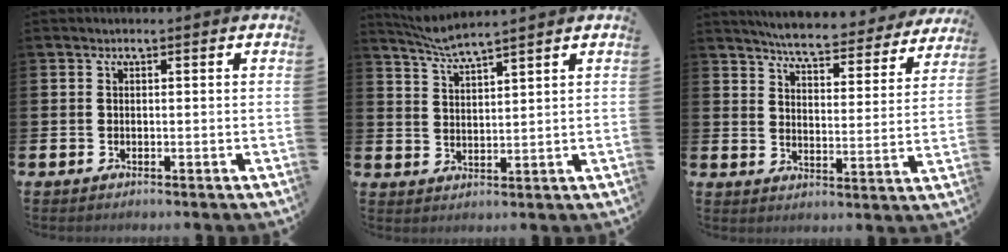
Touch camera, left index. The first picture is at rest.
{"total": 4.5, "force": [4.3, -0.3, 1.0], "torque": [-0.034, -0.019, 0.076]}
{"total": 5.9, "force": [5.7, 0.5, 1.4], "torque": [-0.035, -0.047, 0.090]}